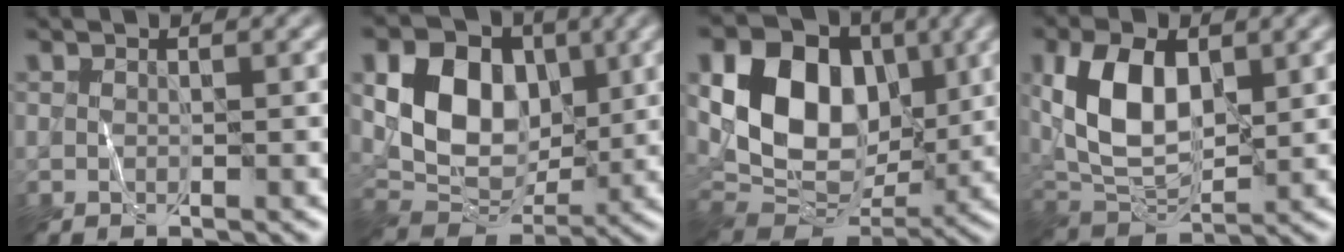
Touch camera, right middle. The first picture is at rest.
{"total": 9.0, "force": [1.9, 6.6, 5.8], "torque": [-0.109, -0.007, 0.032]}
{"total": 11.5, "force": [2.5, 8.3, 7.5], "torque": [-0.137, -0.003, 0.040]}
{"total": 8.5, "force": [1.8, 4.9, 6.7], "torque": [-0.144, 0.005, 0.033]}